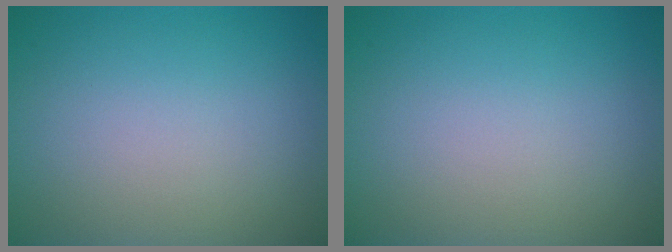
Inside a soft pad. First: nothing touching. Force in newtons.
{"total": 0.0}